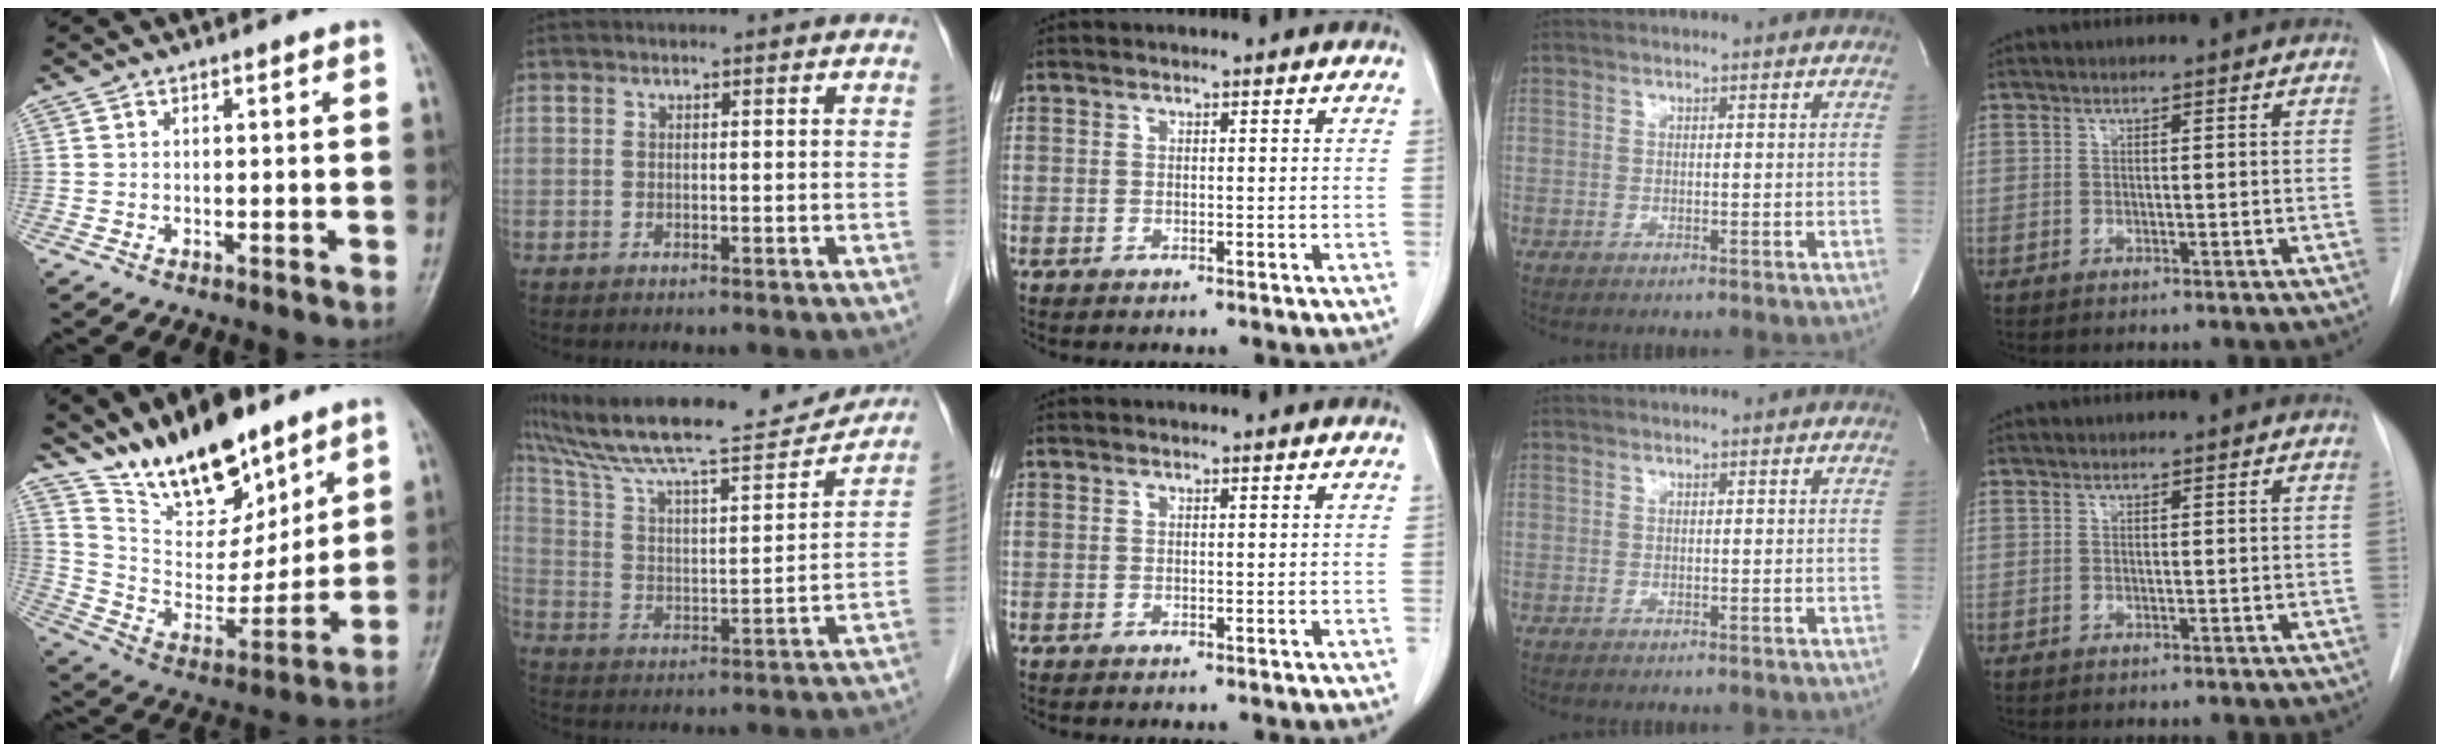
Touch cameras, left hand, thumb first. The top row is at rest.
{"thumb": {"total": 18.2, "force": [13.8, 7.7, 9.0], "torque": [-0.098, -0.081, 0.251]}, "index": {"total": 22.3, "force": [19.9, 2.5, 9.8], "torque": [-0.180, 0.011, 0.312]}}